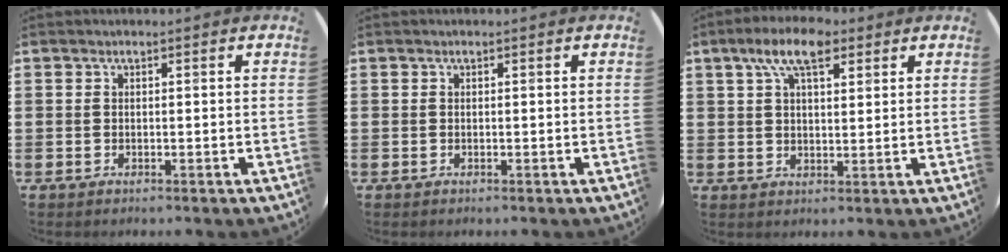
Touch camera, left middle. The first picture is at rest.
{"total": 0.0}
{"total": 7.6, "force": [4.9, 3.1, 5.0], "torque": [-0.094, 0.000, 0.084]}